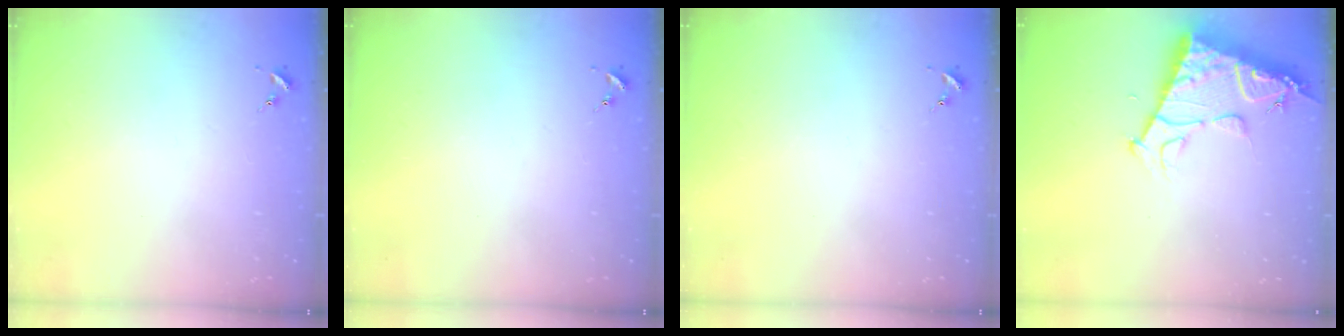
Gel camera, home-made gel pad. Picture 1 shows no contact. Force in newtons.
{"total": 0.0}
{"total": 0.0}
{"total": 13.0, "press": 12.9, "slide": 1.3}